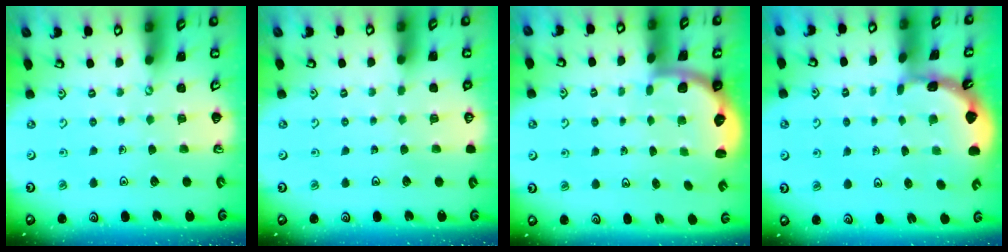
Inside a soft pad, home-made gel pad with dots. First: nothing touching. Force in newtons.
{"total": 0.0}
{"total": 2.1, "press": 1.9, "slide": 0.8}
{"total": 1.6, "press": 1.6, "slide": 0.1}